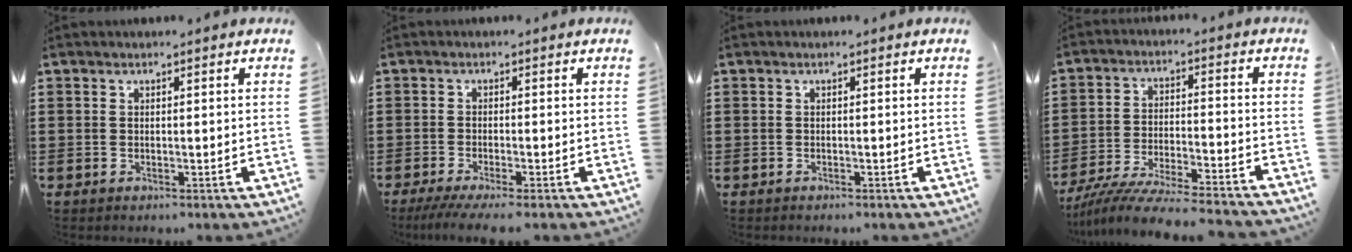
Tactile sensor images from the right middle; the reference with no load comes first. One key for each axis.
{"total": 2.7, "fx": -2.1, "fy": -0.1, "fz": 1.7, "tx": -0.042, "ty": -0.009, "tz": -0.043}
{"total": 0.0}
{"total": 7.9, "fx": -7.5, "fy": -0.2, "fz": 2.4, "tx": -0.053, "ty": -0.006, "tz": -0.148}